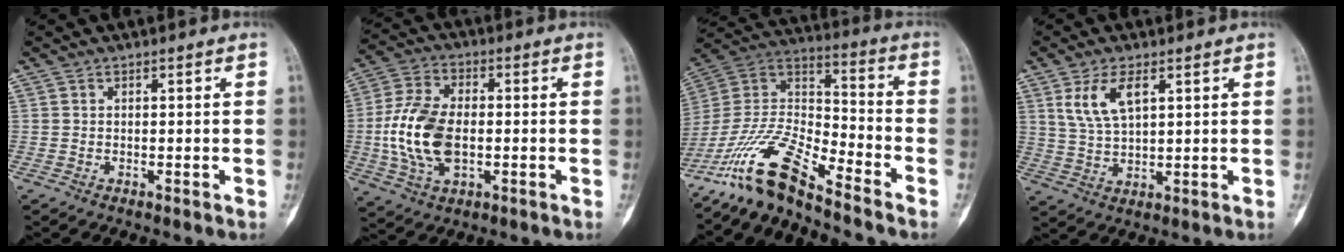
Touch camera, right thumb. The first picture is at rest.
{"total": 13.9, "force": [-1.6, 8.1, 11.2], "torque": [-0.226, 0.011, -0.029]}
{"total": 15.2, "force": [-12.3, 3.1, 8.4], "torque": [-0.167, 0.079, -0.240]}
{"total": 7.1, "force": [3.1, 3.1, 5.7], "torque": [-0.113, -0.011, 0.068]}